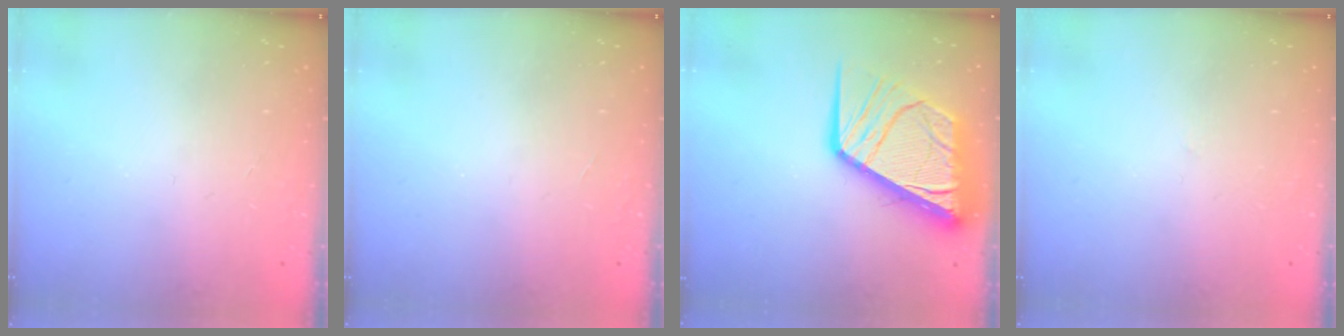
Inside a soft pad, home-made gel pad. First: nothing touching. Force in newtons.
{"total": 0.0}
{"total": 19.0, "press": 18.9, "slide": 2.1}
{"total": 2.7, "press": 2.6, "slide": 0.3}